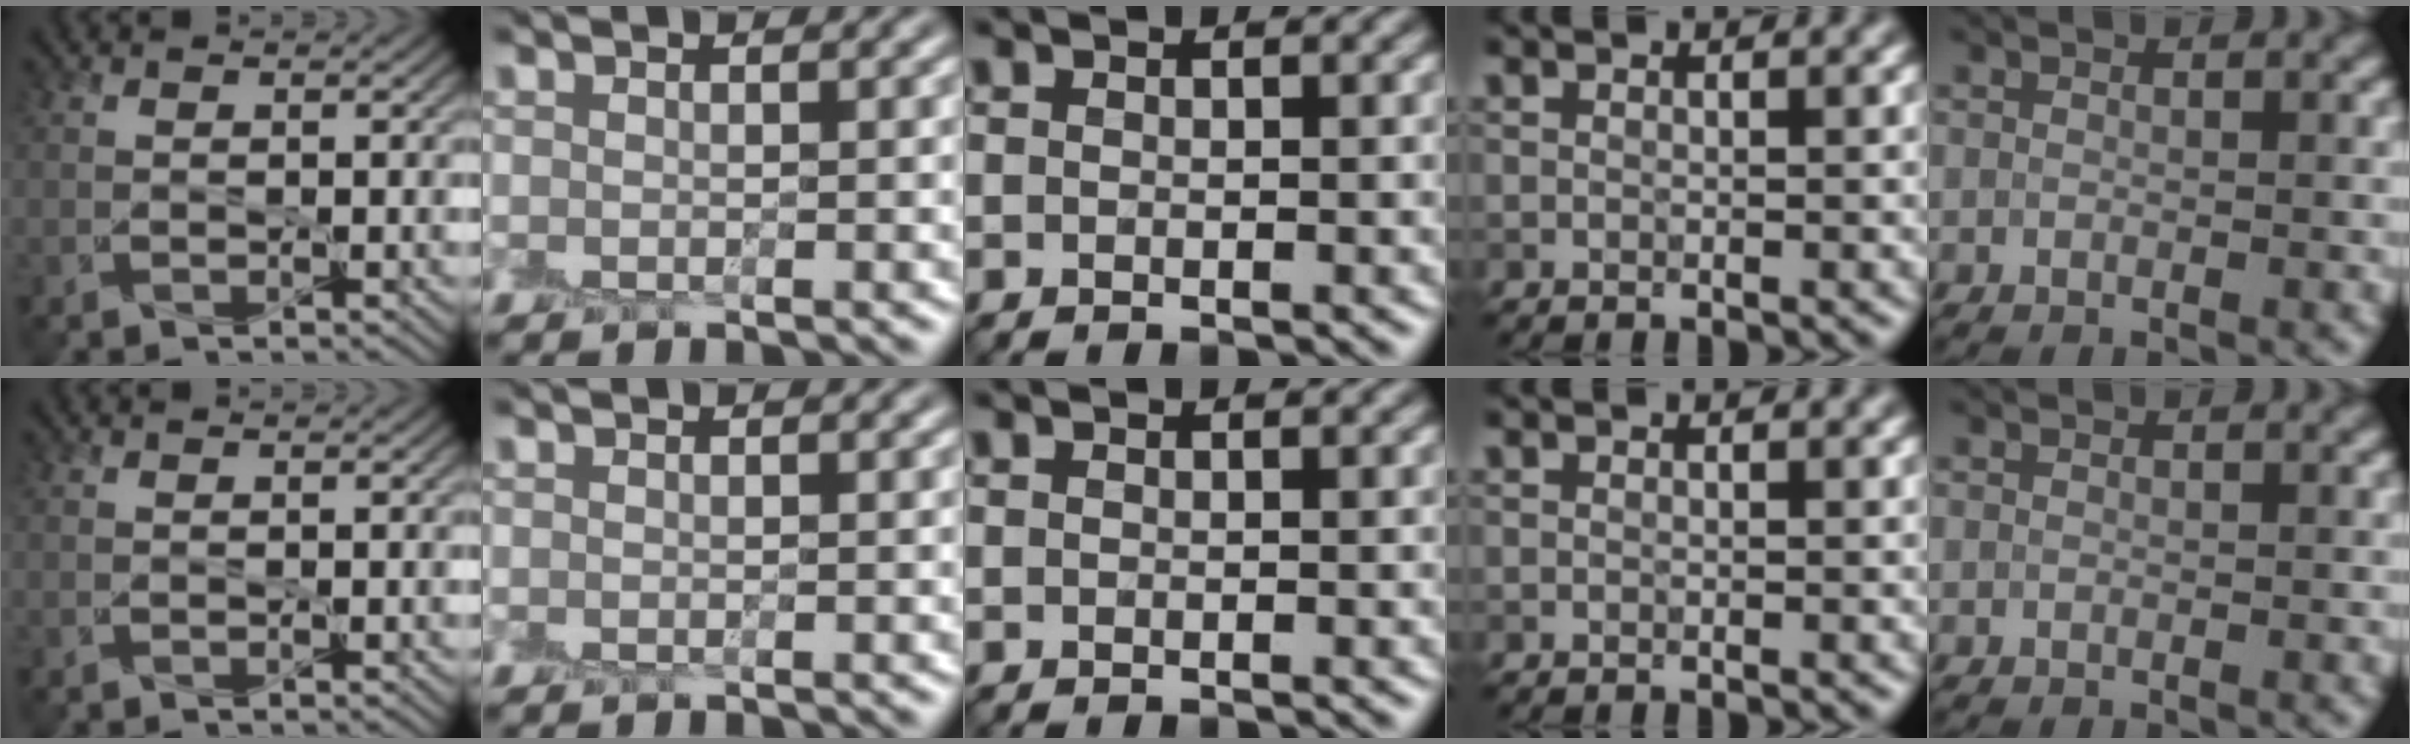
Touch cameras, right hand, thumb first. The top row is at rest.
{}